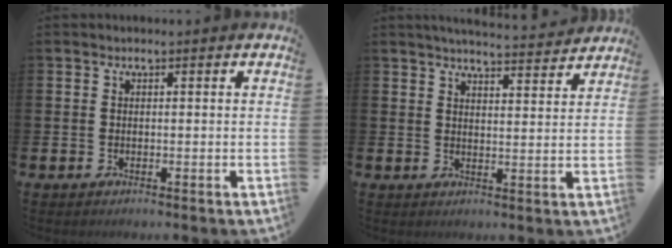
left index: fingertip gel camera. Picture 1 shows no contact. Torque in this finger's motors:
{"motor_torque": [0.77, -1.02, 0.26, 0.05]}